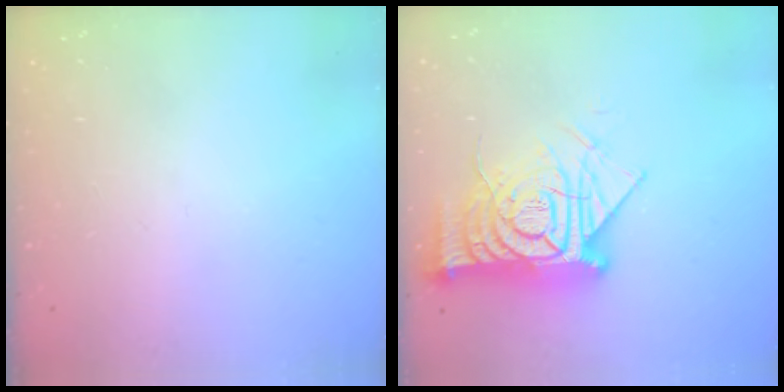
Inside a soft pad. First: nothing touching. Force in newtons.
{"total": 19.4, "press": 19.3, "slide": 2.0}